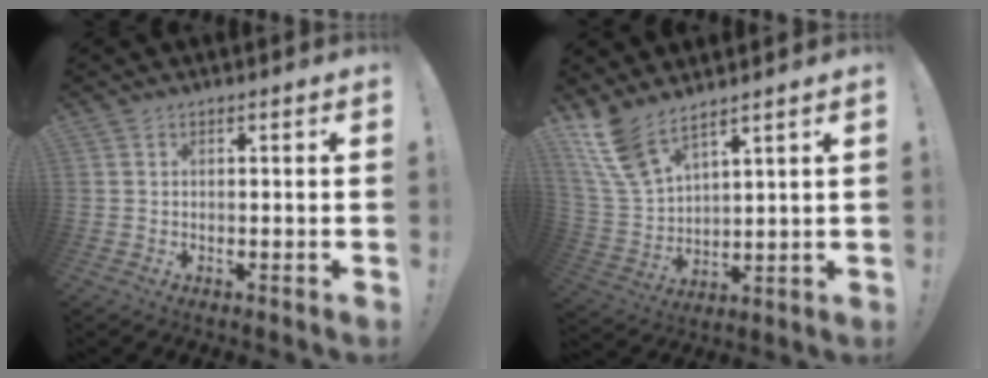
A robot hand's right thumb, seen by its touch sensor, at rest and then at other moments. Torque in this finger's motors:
{"motor_torque": [-0.12, 2.66, 1.17, 0.85, 0.05]}